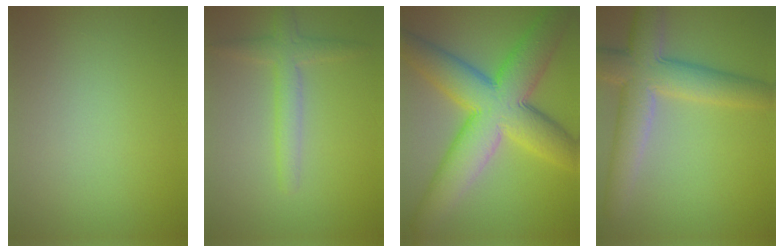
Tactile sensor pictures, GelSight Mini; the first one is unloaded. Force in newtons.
{"total": 2.7, "press": 2.7, "slide": 0.1}
{"total": 12.0, "press": 12.0, "slide": 0.3}
{"total": 7.4, "press": 7.4, "slide": 0.3}